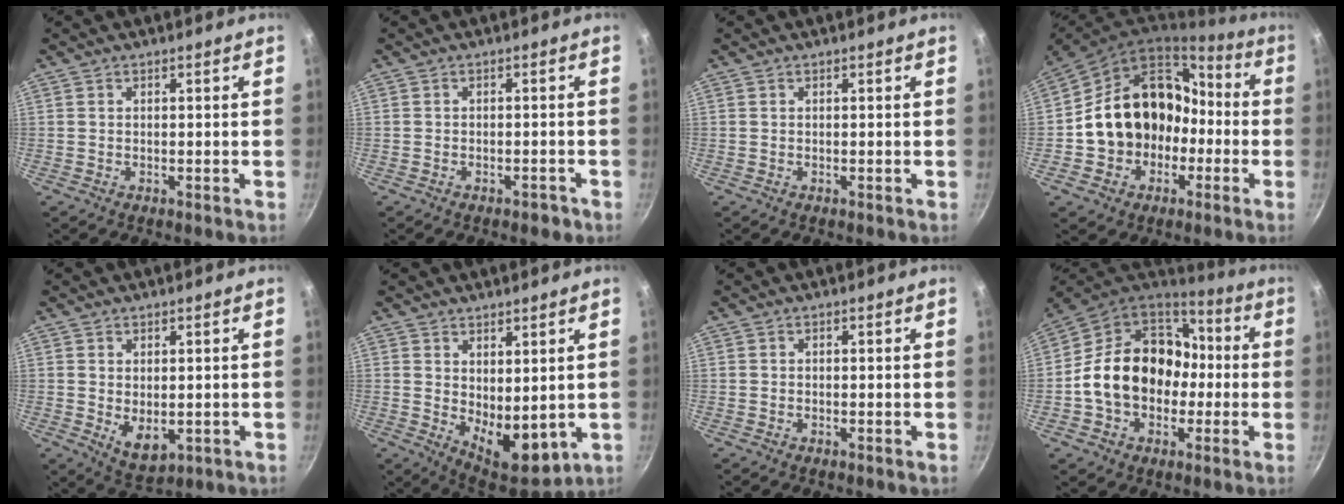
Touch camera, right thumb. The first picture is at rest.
{"total": 1.9, "force": [-1.3, 1.1, 0.9], "torque": [-0.007, 0.020, -0.007]}
{"total": 0.0}
{"total": 18.8, "force": [-2.8, 15.9, 9.6], "torque": [-0.129, 0.070, -0.030]}
{"total": 5.7, "force": [-0.2, 3.5, 4.5], "torque": [-0.063, -0.019, 0.009]}
{"total": 10.0, "force": [1.5, 5.6, 8.2], "torque": [-0.095, -0.036, 0.041]}
{"total": 0.0}
{"total": 21.0, "force": [-1.2, 16.2, 13.2], "torque": [-0.206, 0.055, -0.022]}